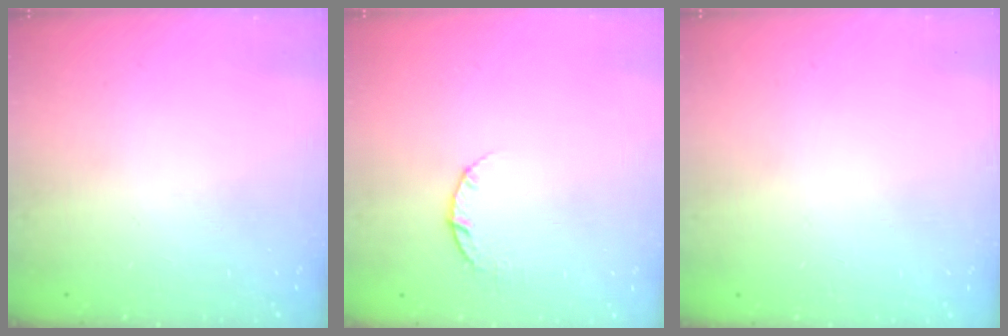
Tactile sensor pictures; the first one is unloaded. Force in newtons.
{"total": 3.7, "press": 3.7, "slide": 0.6}
{"total": 2.6, "press": 2.6, "slide": 0.2}